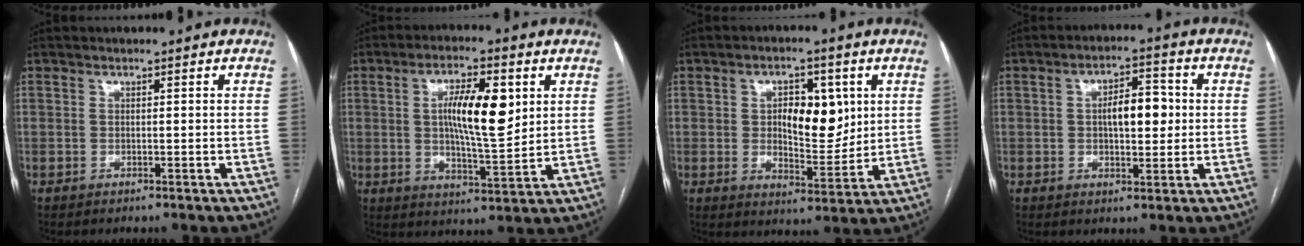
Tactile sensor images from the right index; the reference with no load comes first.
{"total": 10.9, "force": [2.6, 2.7, 10.3], "torque": [-0.181, 0.003, 0.045]}
{"total": 9.1, "force": [2.1, 4.3, 7.7], "torque": [-0.115, 0.005, 0.041]}
{"total": 7.0, "force": [0.5, 3.0, 6.4], "torque": [-0.103, 0.014, 0.009]}